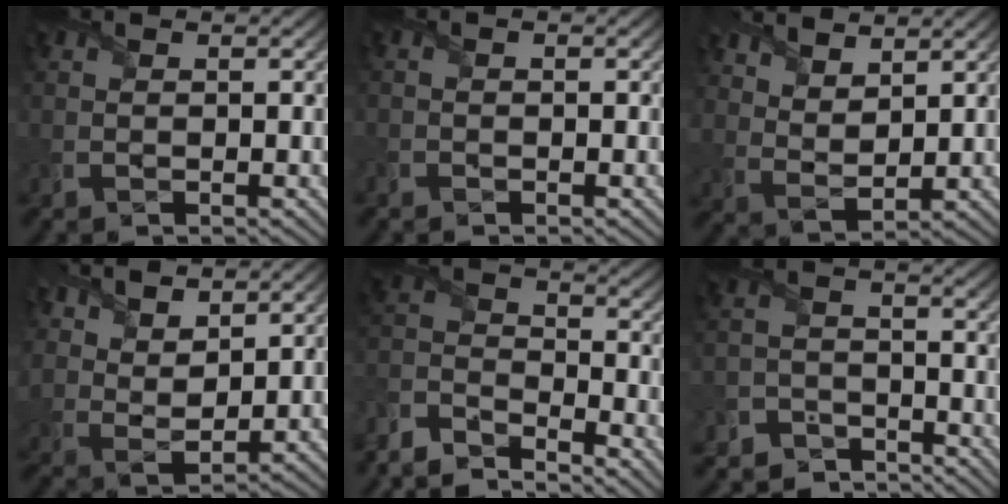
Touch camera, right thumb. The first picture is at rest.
{"total": 0.8, "force": [-0.7, 0.4, 0.1], "torque": [0.003, -0.003, -0.014]}
{"total": 6.3, "force": [4.6, 2.8, 3.1], "torque": [-0.079, 0.000, 0.092]}
{"total": 9.1, "force": [6.2, 4.3, 5.2], "torque": [-0.147, 0.016, 0.112]}
{"total": 9.5, "force": [-8.4, 2.4, 3.8], "torque": [-0.090, -0.009, -0.181]}
{"total": 5.6, "force": [-5.3, 1.6, 0.3], "torque": [-0.002, -0.007, -0.110]}